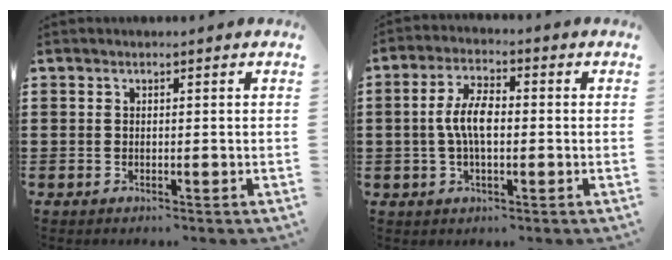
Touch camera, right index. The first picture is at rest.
{"total": 6.5, "force": [-0.3, 2.7, 5.9], "torque": [-0.128, 0.001, -0.012]}